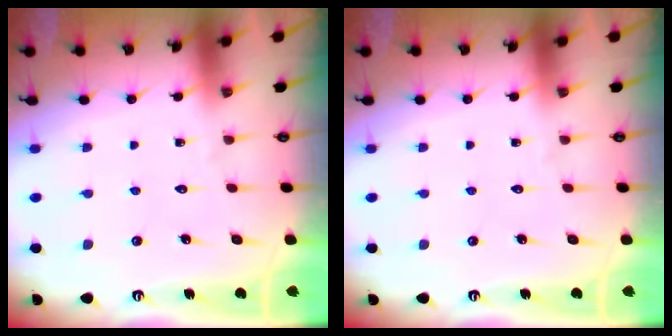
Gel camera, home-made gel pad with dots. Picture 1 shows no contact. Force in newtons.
{"total": 0.0}